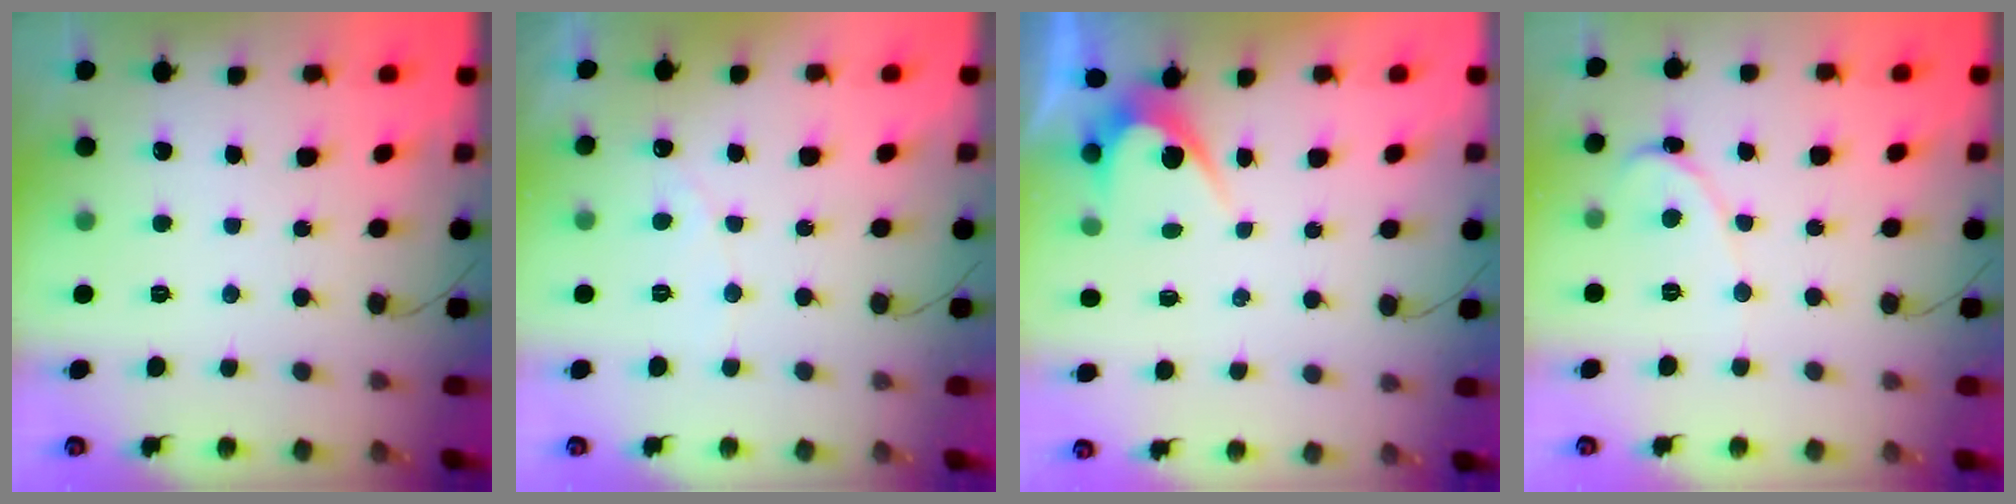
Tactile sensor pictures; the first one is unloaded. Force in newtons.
{"total": 2.8, "press": 2.8, "slide": 0.1}
{"total": 3.7, "press": 3.7, "slide": 0.2}
{"total": 1.6, "press": 1.6, "slide": 0.0}